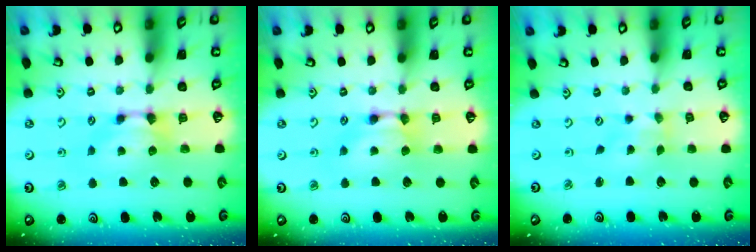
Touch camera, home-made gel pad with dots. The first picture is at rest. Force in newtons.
{"total": 1.6, "press": 1.6, "slide": 0.1}
{"total": 2.4, "press": 2.4, "slide": 0.7}